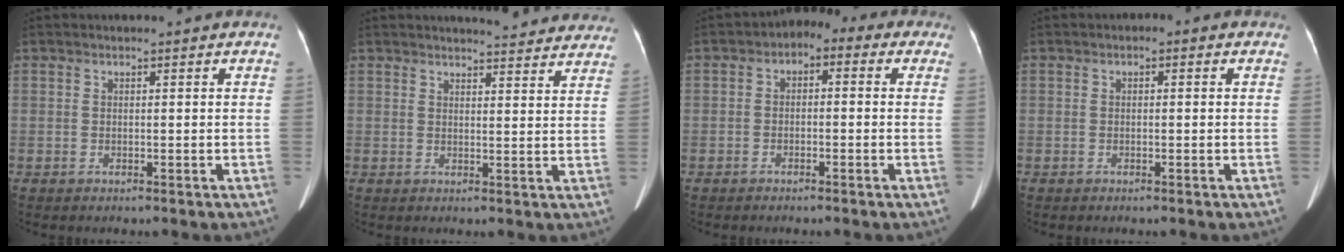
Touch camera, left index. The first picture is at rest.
{"total": 11.5, "force": [11.0, 1.8, 2.9], "torque": [-0.015, -0.011, 0.108]}
{"total": 4.8, "force": [0.0, 3.4, 3.4], "torque": [-0.040, 0.039, -0.010]}
{"total": 1.0, "force": [-0.3, 0.7, 0.7], "torque": [-0.005, 0.009, -0.010]}